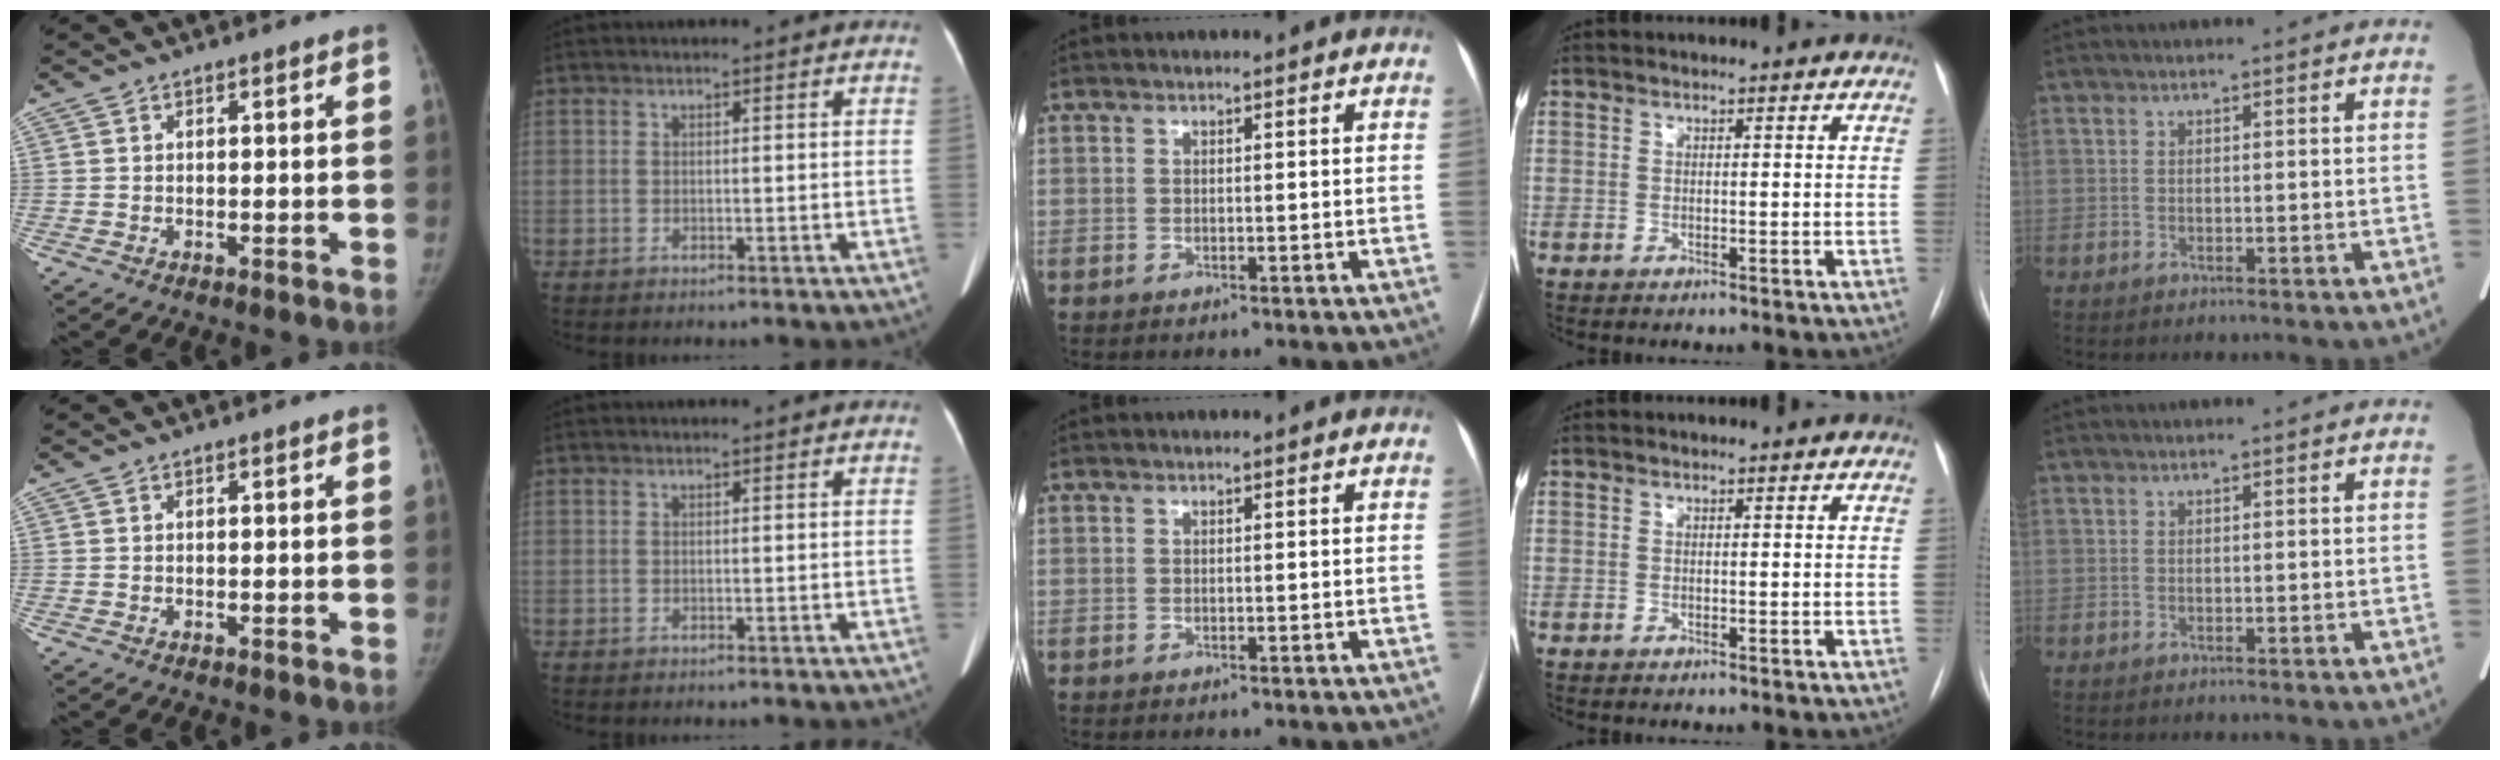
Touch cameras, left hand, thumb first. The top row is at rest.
{}